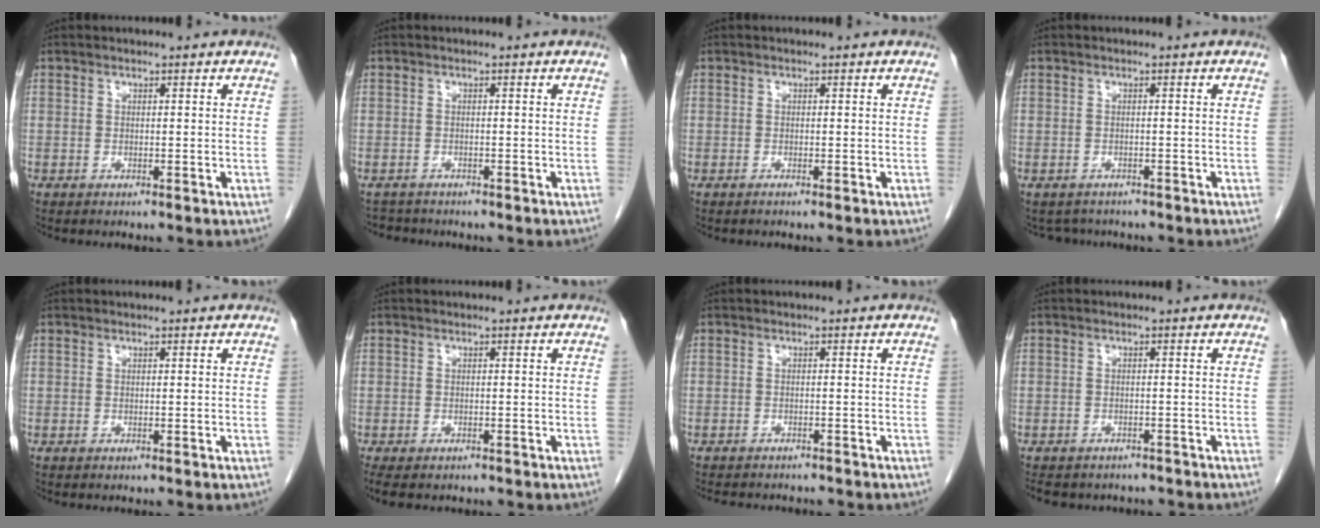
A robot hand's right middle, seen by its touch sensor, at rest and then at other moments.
{"total": 2.3, "force": [-2.2, 0.7, -0.3], "torque": [0.002, -0.005, -0.037]}
{"total": 0.0}
{"total": 3.1, "force": [-2.8, 1.3, 0.0], "torque": [-0.003, -0.001, -0.042]}
{"total": 0.0}
{"total": 5.5, "force": [-4.4, 2.2, 2.5], "torque": [-0.038, -0.008, -0.064]}
{"total": 6.9, "force": [-6.3, 1.9, 2.2], "torque": [-0.032, -0.003, -0.082]}
{"total": 9.0, "force": [-7.9, 3.6, 2.4], "torque": [-0.050, -0.001, -0.095]}